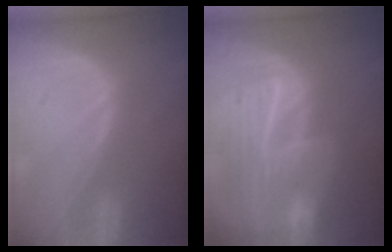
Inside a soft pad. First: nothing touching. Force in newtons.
{"total": 10.0, "press": 8.7, "slide": 5.1}